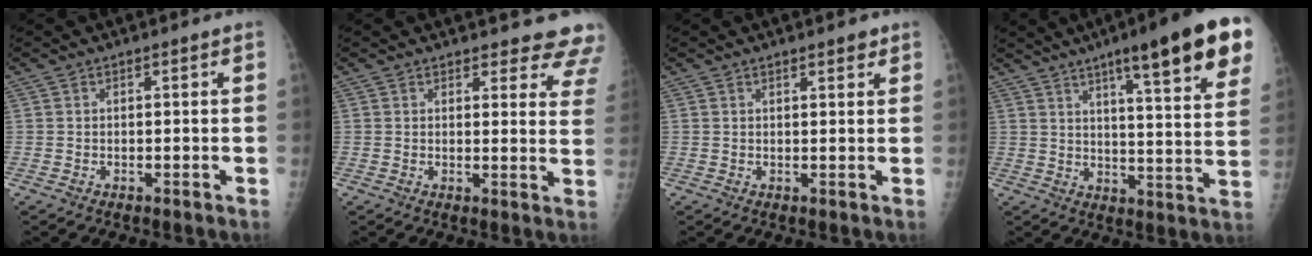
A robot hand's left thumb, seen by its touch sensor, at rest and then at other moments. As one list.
[{"total": 11.6, "force": [10.9, 3.0, 2.6], "torque": [0.024, -0.071, 0.093]}, {"total": 2.1, "force": [1.5, 0.6, 1.2], "torque": [-0.011, -0.007, 0.019]}, {"total": 22.0, "force": [12.4, 3.6, 17.8], "torque": [-0.228, -0.040, 0.168]}]